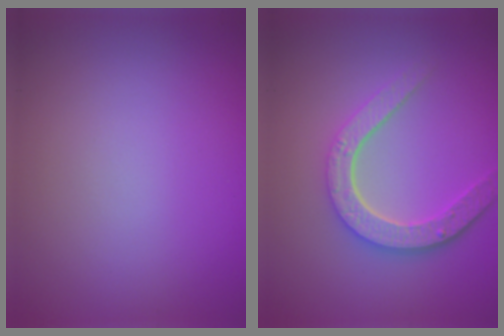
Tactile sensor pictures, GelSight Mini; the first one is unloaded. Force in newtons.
{"total": 4.7, "press": 3.5, "slide": 3.0}